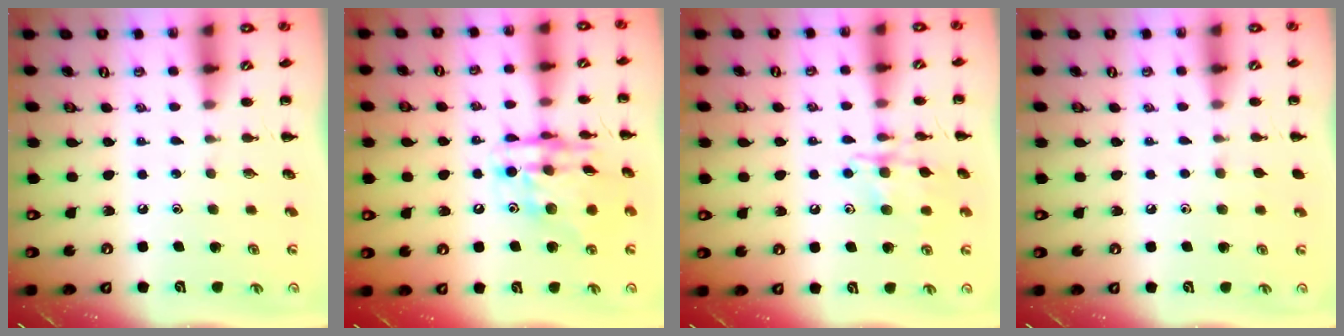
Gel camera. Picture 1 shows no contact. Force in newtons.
{"total": 15.4, "press": 15.0, "slide": 3.5}
{"total": 12.2, "press": 12.2, "slide": 0.8}
{"total": 3.9, "press": 3.7, "slide": 1.3}